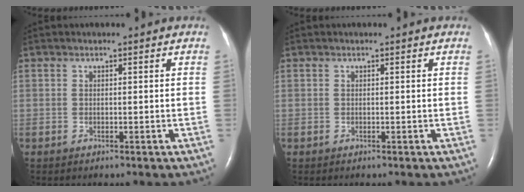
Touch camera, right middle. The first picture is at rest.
{"total": 0.0}